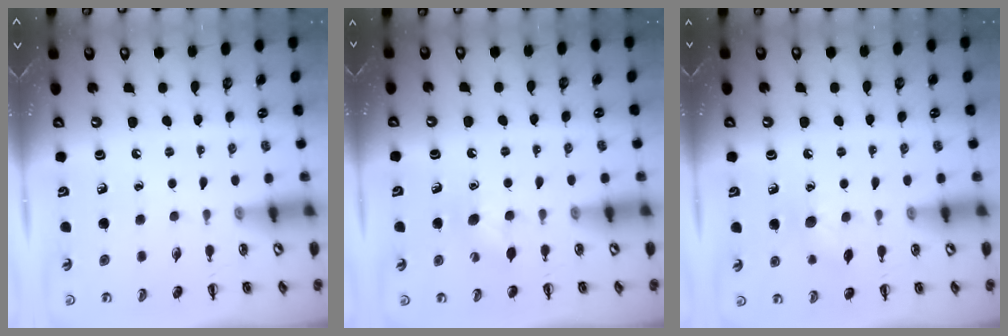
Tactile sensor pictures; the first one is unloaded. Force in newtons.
{"total": 3.9, "press": 3.8, "slide": 1.1}
{"total": 7.4, "press": 7.2, "slide": 1.8}